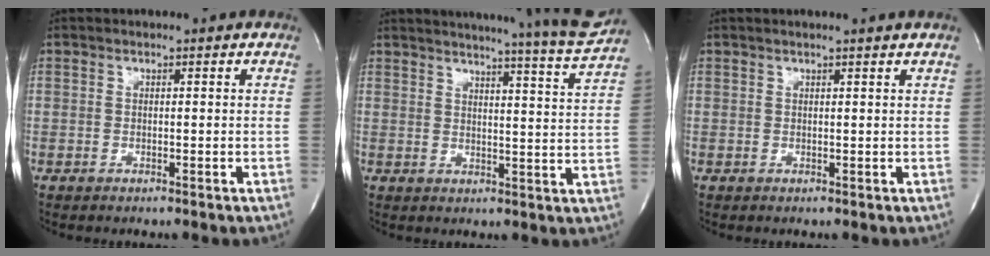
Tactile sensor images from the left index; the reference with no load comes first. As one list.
[{"total": 17.5, "force": [16.3, -1.6, 6.2], "torque": [-0.100, -0.072, 0.197]}, {"total": 2.0, "force": [1.7, -0.7, 0.8], "torque": [-0.020, 0.002, 0.027]}]